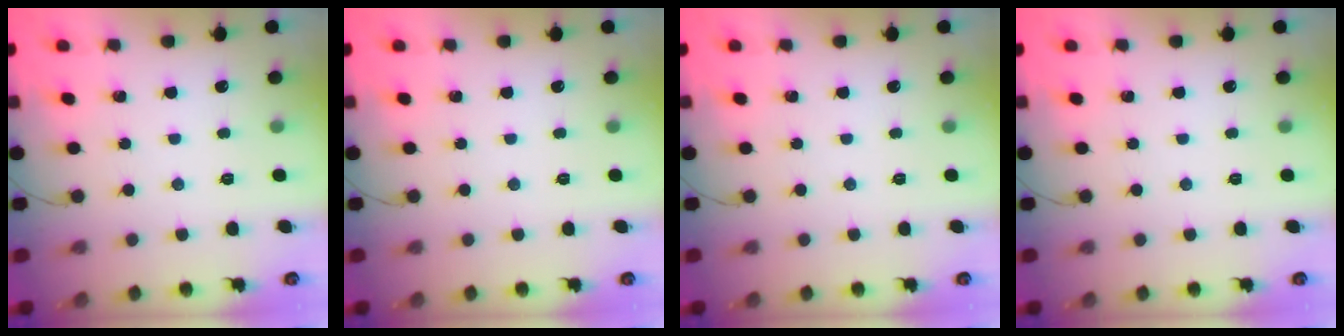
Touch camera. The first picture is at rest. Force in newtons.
{"total": 0.0}
{"total": 0.0}
{"total": 0.0}